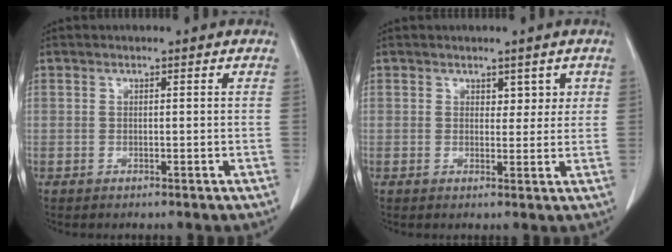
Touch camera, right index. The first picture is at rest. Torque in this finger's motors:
{"motor_torque": [-0.11, 0.10, -0.08, -0.01]}